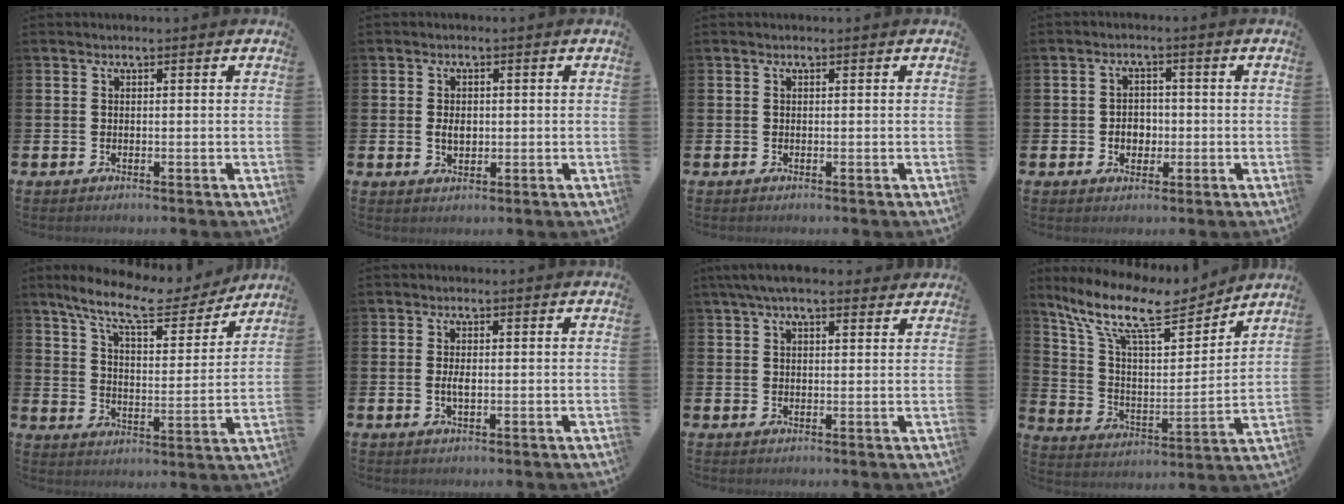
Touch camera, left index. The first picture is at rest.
{"total": 2.4, "force": [0.0, 1.6, 1.7], "torque": [-0.015, -0.002, -0.005]}
{"total": 0.0}
{"total": 3.0, "force": [-0.6, 2.6, 1.5], "torque": [-0.015, -0.001, -0.020]}
{"total": 10.9, "force": [9.6, 2.2, 4.8], "torque": [-0.117, -0.052, 0.164]}
{"total": 1.8, "force": [-0.1, 0.8, 1.7], "torque": [-0.028, 0.000, -0.004]}
{"total": 4.6, "force": [3.9, 1.2, 2.2], "torque": [-0.048, -0.005, 0.070]}
{"total": 12.7, "force": [10.2, 3.9, 6.5], "torque": [-0.162, -0.056, 0.177]}